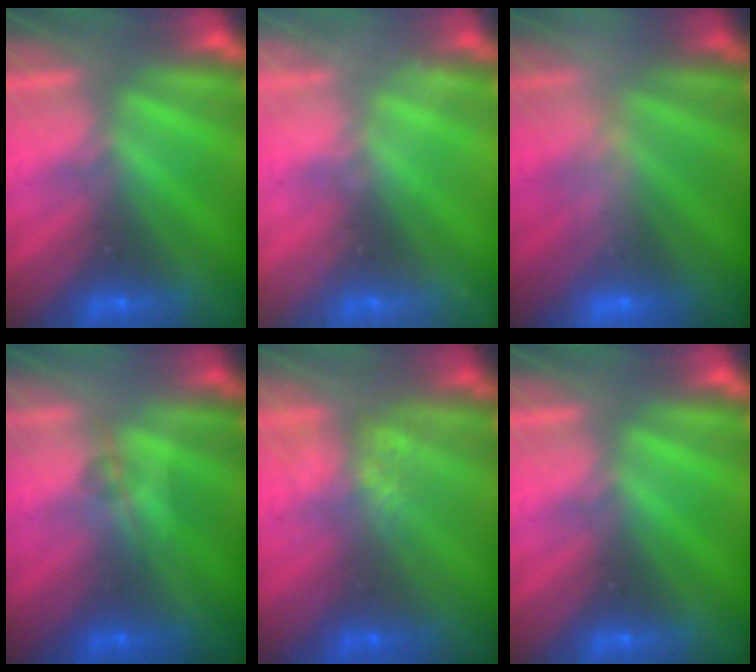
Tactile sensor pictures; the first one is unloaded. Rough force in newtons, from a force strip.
{"total": 2.3}
{"total": 2.4}
{"total": 1.7}
{"total": 3.6}
{"total": 0.0}